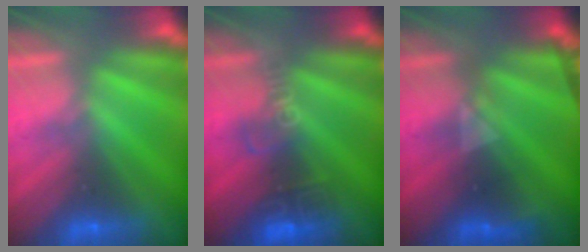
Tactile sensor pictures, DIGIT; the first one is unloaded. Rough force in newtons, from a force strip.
{"total": 2.7}
{"total": 2.3}